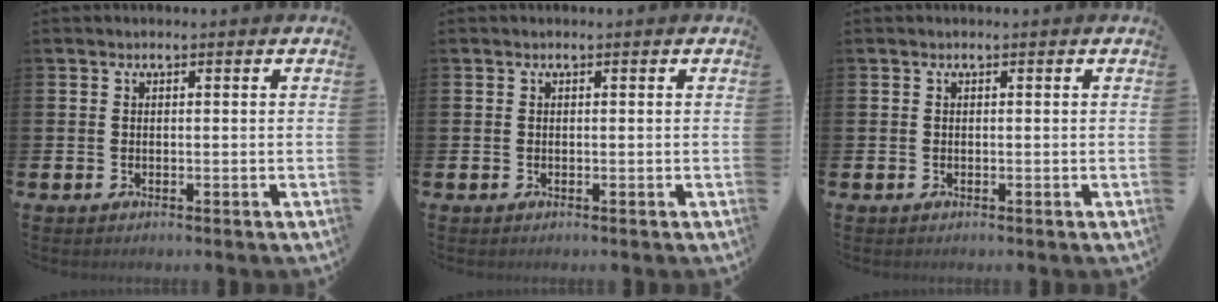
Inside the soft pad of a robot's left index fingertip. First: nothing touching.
{"total": 0.0}
{"total": 0.0}